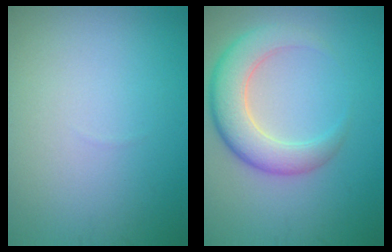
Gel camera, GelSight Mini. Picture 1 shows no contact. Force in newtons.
{"total": 5.6, "press": 5.6, "slide": 0.3}